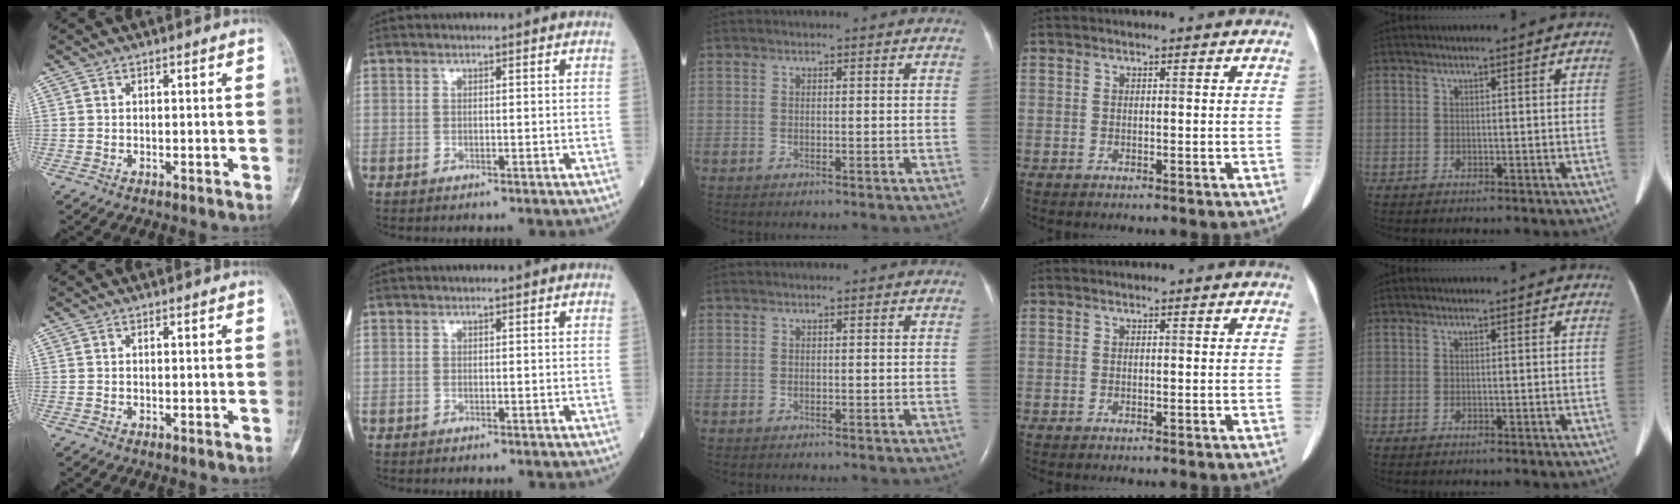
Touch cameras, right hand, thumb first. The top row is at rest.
{}